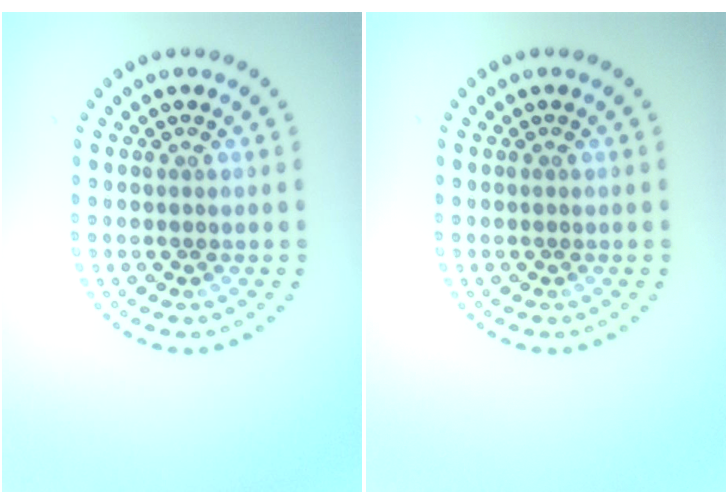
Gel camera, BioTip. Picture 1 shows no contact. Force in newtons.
{"total": 0.0}